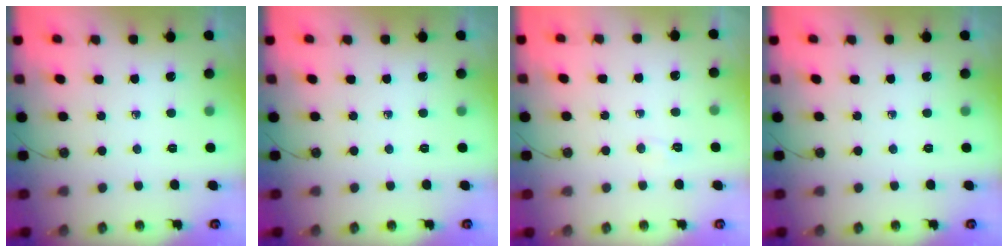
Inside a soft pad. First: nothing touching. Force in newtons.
{"total": 0.0}
{"total": 4.2, "press": 3.9, "slide": 1.5}
{"total": 0.0}